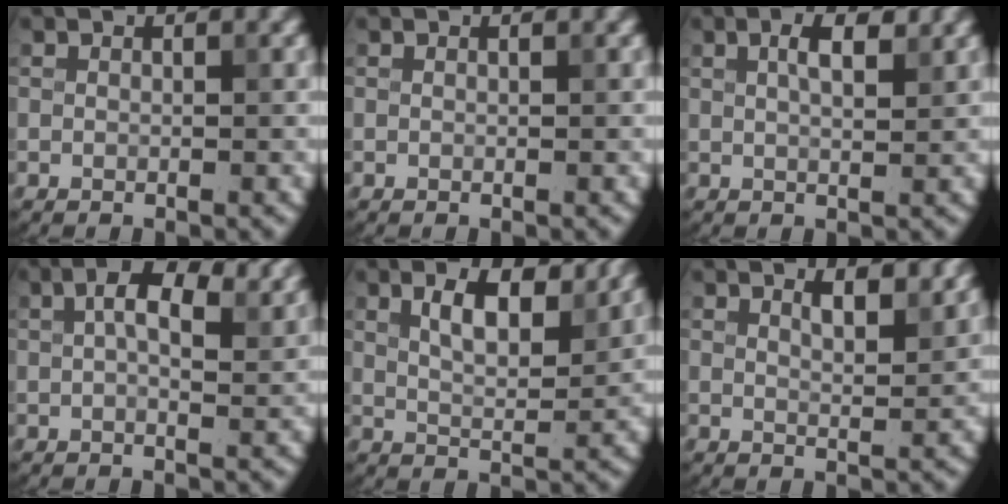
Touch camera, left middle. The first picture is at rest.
{"total": 0.0}
{"total": 2.7, "force": [1.3, 0.8, 2.2], "torque": [-0.037, 0.006, 0.022]}
{"total": 5.7, "force": [2.2, 2.7, 4.5], "torque": [-0.077, 0.007, 0.026]}
{"total": 4.8, "force": [2.5, 1.7, 3.6], "torque": [-0.067, 0.000, 0.044]}
{"total": 3.0, "force": [2.1, 0.9, 2.0], "torque": [-0.021, 0.003, 0.026]}